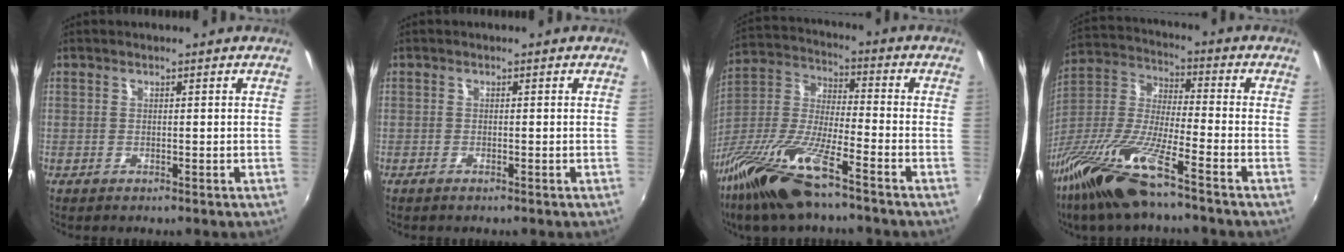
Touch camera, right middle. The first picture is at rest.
{"total": 0.7, "force": [-0.6, 0.1, 0.4], "torque": [-0.008, -0.002, -0.012]}
{"total": 18.2, "force": [-12.3, 3.5, 13.0], "torque": [-0.272, -0.022, -0.242]}
{"total": 16.7, "force": [-11.6, 1.6, 11.9], "torque": [-0.251, -0.025, -0.231]}